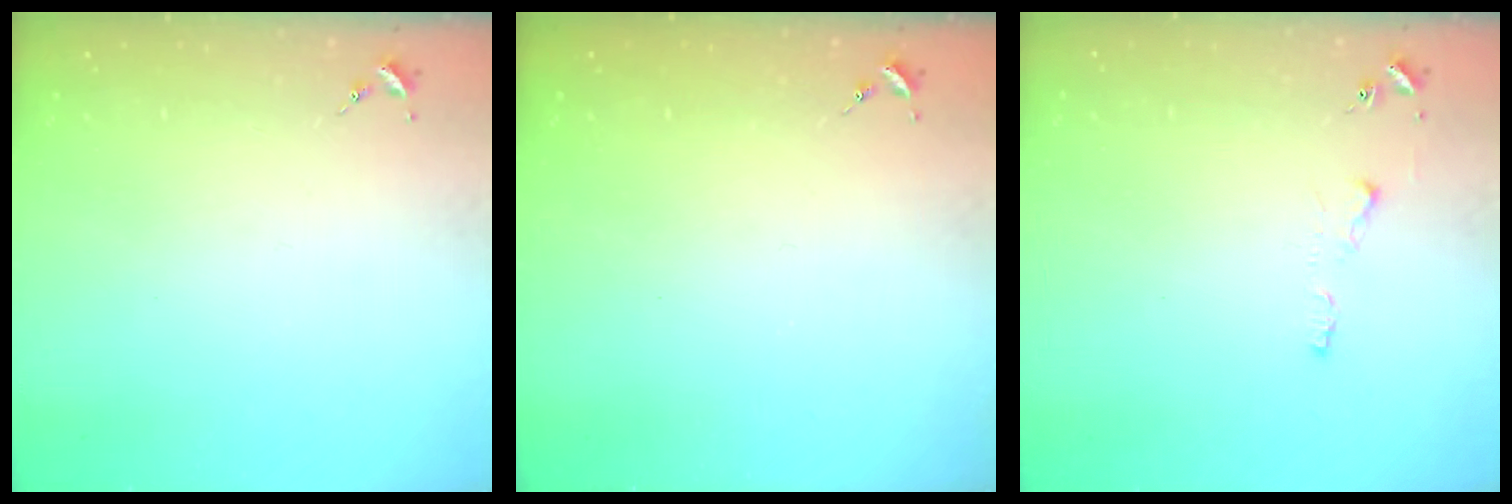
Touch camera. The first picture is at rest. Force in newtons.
{"total": 0.7, "press": 0.7, "slide": 0.1}
{"total": 4.3, "press": 4.3, "slide": 0.5}